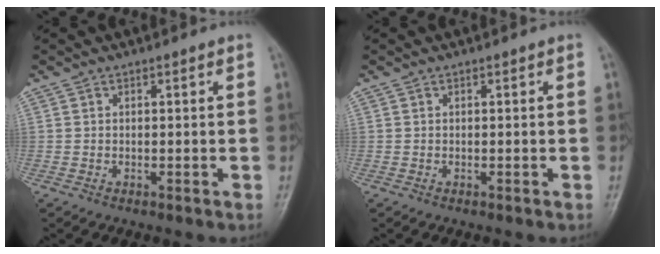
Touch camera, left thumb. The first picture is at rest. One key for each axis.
{"total": 0.0}